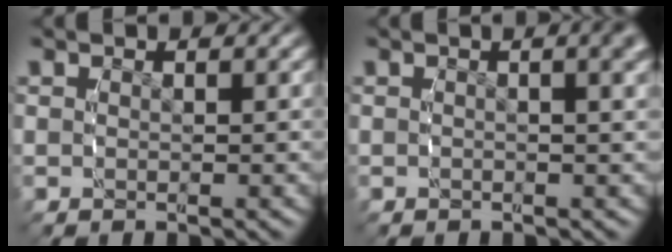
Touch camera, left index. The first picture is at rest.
{"total": 1.9, "force": [0.5, 0.2, 1.9], "torque": [-0.018, 0.004, 0.002]}